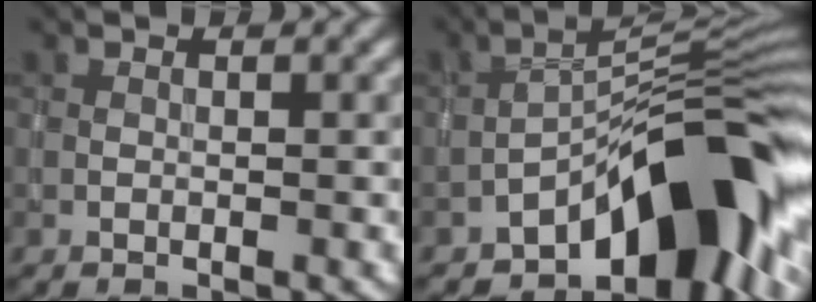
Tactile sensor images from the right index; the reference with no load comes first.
{"total": 11.1, "force": [-6.1, 4.1, 8.3], "torque": [-0.093, 0.021, -0.111]}